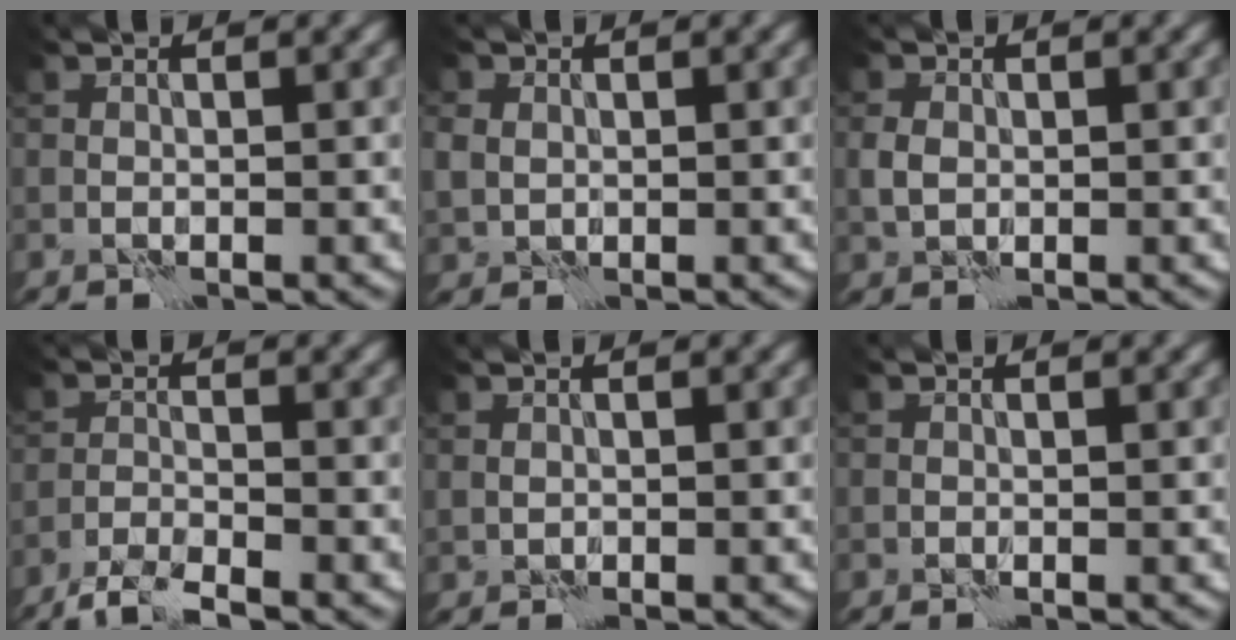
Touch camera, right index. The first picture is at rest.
{"total": 1.8, "force": [0.4, 1.6, 0.6], "torque": [-0.018, 0.005, 0.010]}
{"total": 1.5, "force": [0.1, 1.3, 0.9], "torque": [-0.024, 0.005, 0.002]}
{"total": 3.3, "force": [-2.9, 0.6, 1.5], "torque": [-0.028, -0.001, -0.063]}
{"total": 0.5, "force": [0.5, 0.3, 0.0], "torque": [0.000, 0.003, 0.013]}
{"total": 0.0}